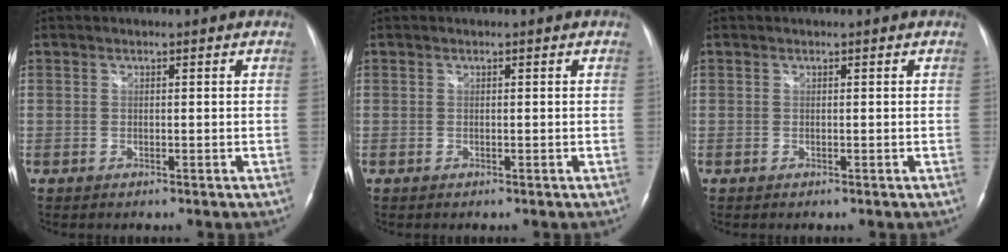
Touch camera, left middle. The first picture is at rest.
{"total": 0.0}
{"total": 0.0}